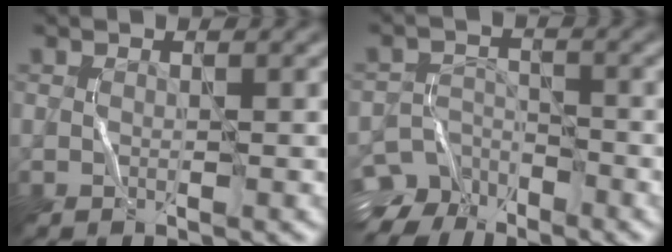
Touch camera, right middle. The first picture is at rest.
{"total": 5.4, "force": [-4.5, 2.9, 0.6], "torque": [0.004, 0.002, -0.082]}